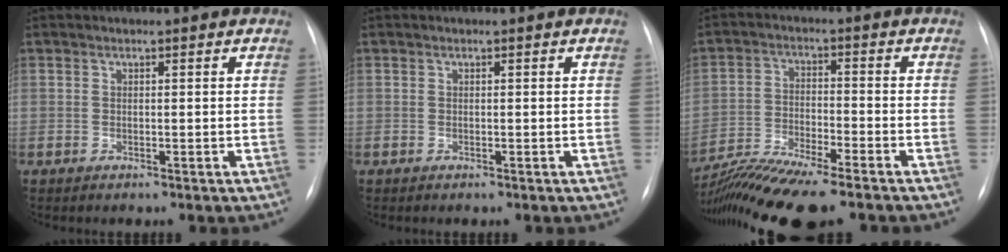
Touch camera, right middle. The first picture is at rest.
{"total": 0.0}
{"total": 12.1, "force": [-10.3, 0.3, 6.4], "torque": [-0.116, -0.019, -0.175]}